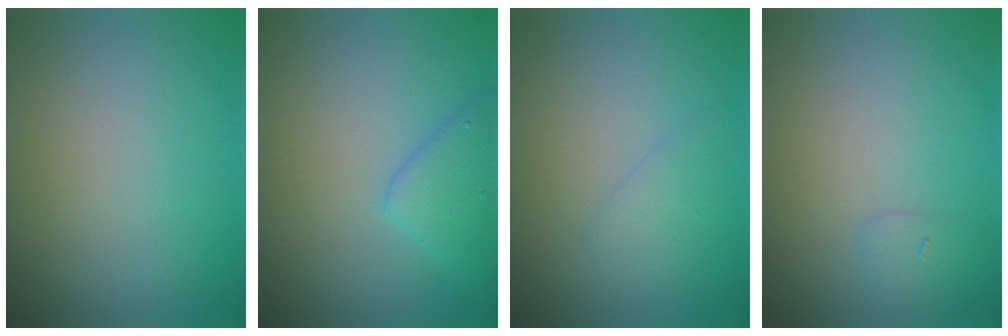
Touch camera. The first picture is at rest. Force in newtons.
{"total": 3.0, "press": 3.0, "slide": 0.1}
{"total": 1.4, "press": 1.4, "slide": 0.1}
{"total": 1.1, "press": 1.1, "slide": 0.0}